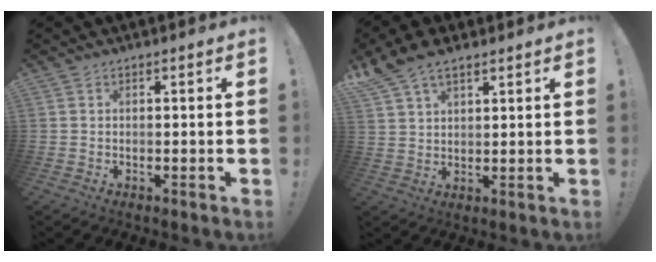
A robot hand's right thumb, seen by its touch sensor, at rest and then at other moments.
{"total": 7.6, "force": [5.4, 3.6, 3.9], "torque": [-0.081, -0.018, 0.109]}